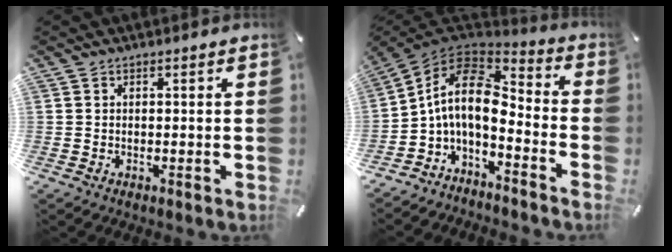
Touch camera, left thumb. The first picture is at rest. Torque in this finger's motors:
{"motor_torque": [-0.41, 2.57, 0.67, 0.65, 0.56]}